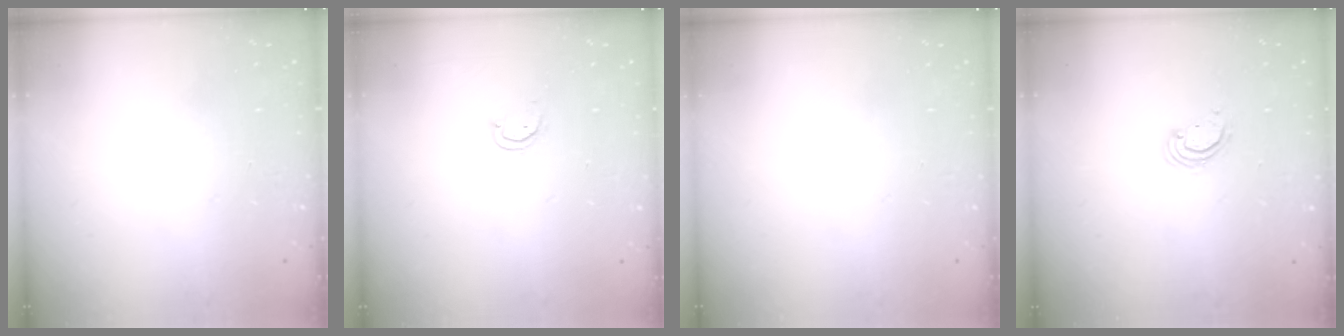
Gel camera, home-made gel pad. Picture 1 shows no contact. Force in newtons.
{"total": 2.7, "press": 2.6, "slide": 0.3}
{"total": 0.0}
{"total": 3.0, "press": 3.0, "slide": 0.3}